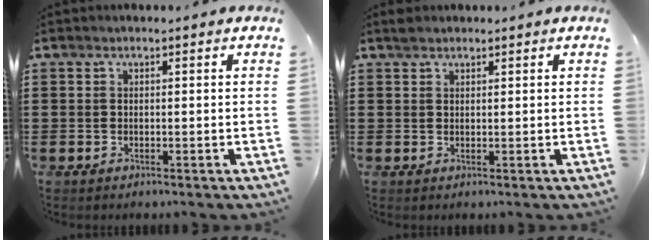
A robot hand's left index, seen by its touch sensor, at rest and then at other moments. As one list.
[{"total": 1.1, "force": [1.0, 0.5, 0.3], "torque": [-0.009, 0.001, 0.019]}]